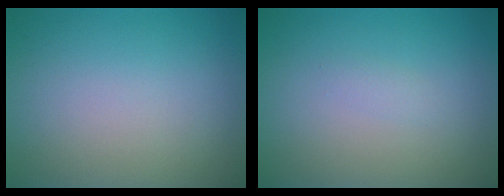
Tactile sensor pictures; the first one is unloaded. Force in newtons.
{"total": 0.6, "press": 0.6, "slide": 0.0}